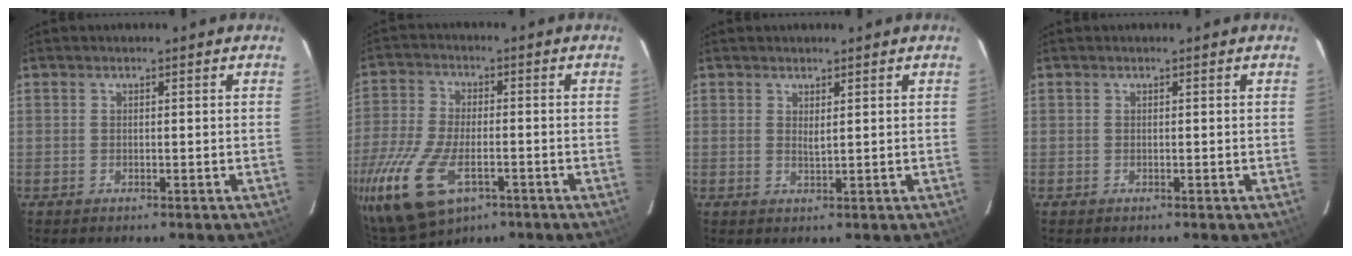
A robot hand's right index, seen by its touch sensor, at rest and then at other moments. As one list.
[{"total": 18.8, "force": [-9.3, 9.4, 13.3], "torque": [-0.313, -0.045, -0.168]}, {"total": 1.4, "force": [0.7, 0.2, 1.2], "torque": [-0.019, -0.001, 0.011]}, {"total": 0.0}]